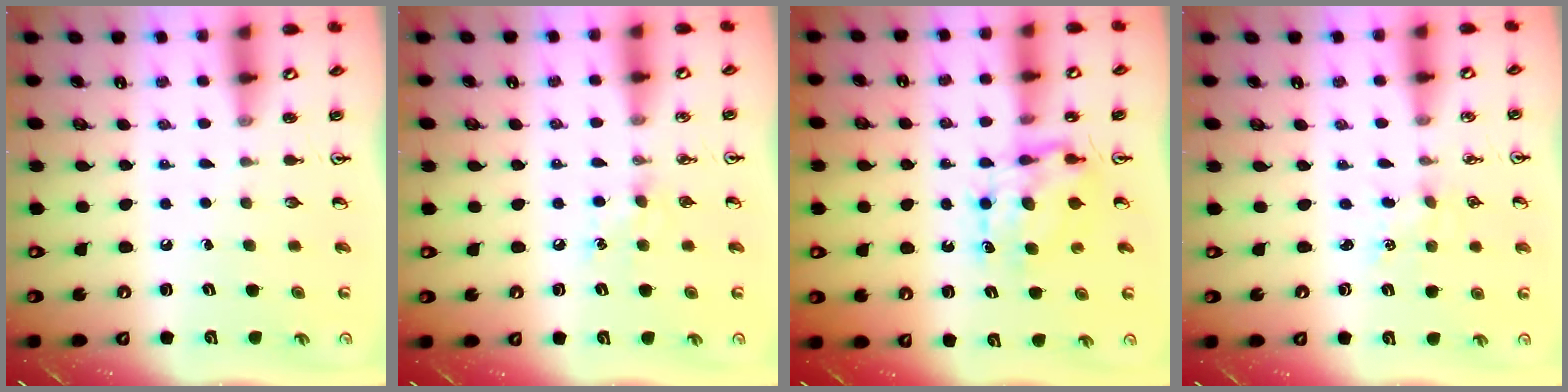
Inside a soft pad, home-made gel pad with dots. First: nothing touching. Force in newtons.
{"total": 5.9, "press": 5.9, "slide": 0.7}
{"total": 6.6, "press": 6.6, "slide": 0.6}
{"total": 1.7, "press": 1.6, "slide": 0.2}